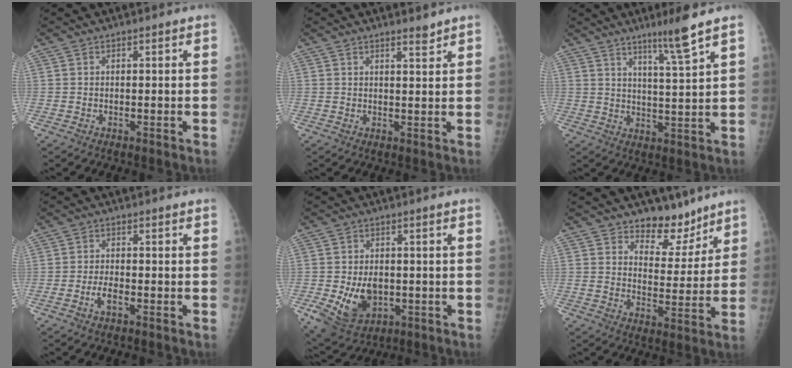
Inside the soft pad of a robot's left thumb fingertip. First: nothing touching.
{"total": 2.0, "force": [1.8, 0.2, 0.9], "torque": [-0.011, -0.016, 0.028]}
{"total": 7.5, "force": [5.1, -0.7, 5.4], "torque": [-0.093, -0.038, 0.090]}
{"total": 2.6, "force": [-1.4, 1.0, 1.9], "torque": [-0.042, 0.009, -0.028]}
{"total": 9.5, "force": [-1.9, 6.8, 6.4], "torque": [-0.100, -0.002, -0.014]}
{"total": 8.1, "force": [6.8, 4.2, 1.6], "torque": [0.022, -0.048, 0.111]}